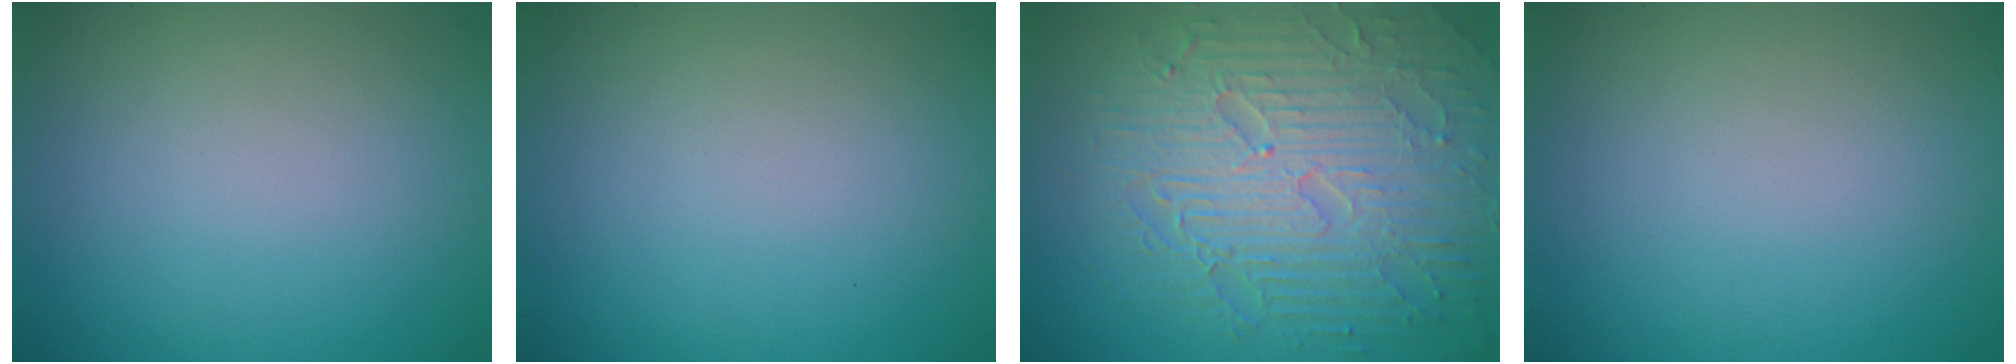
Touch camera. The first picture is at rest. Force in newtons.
{"total": 0.0}
{"total": 8.8, "press": 6.3, "slide": 6.1}
{"total": 0.0}